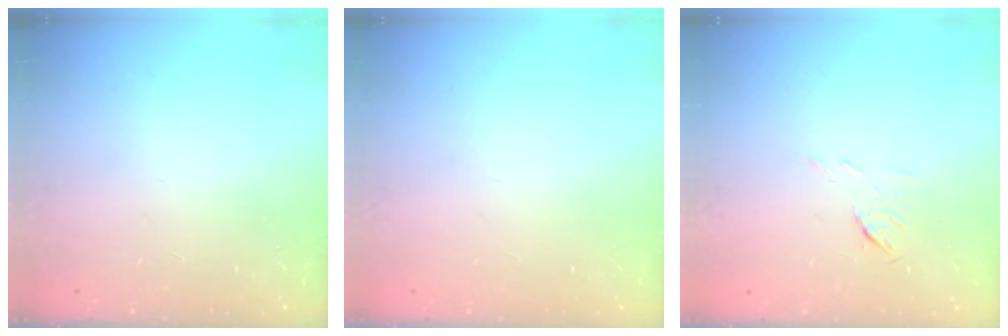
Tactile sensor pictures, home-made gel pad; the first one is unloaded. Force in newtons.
{"total": 0.0}
{"total": 4.1, "press": 3.9, "slide": 1.2}